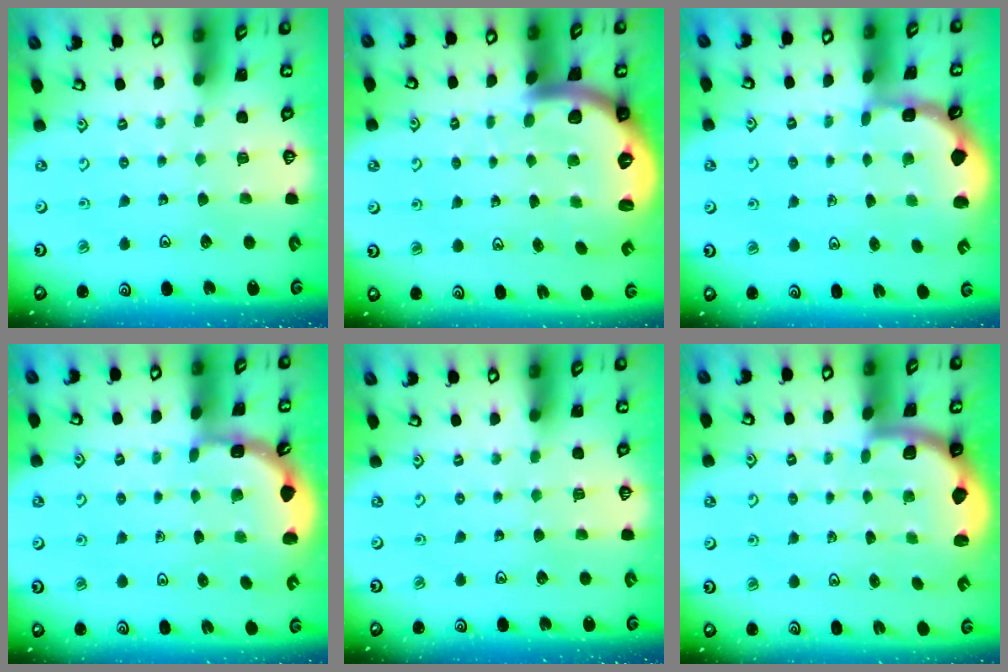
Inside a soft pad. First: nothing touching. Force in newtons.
{"total": 5.1, "press": 5.1, "slide": 0.9}
{"total": 1.6, "press": 1.5, "slide": 0.4}
{"total": 1.9, "press": 1.8, "slide": 0.6}
{"total": 0.0}
{"total": 2.0, "press": 2.0, "slide": 0.5}